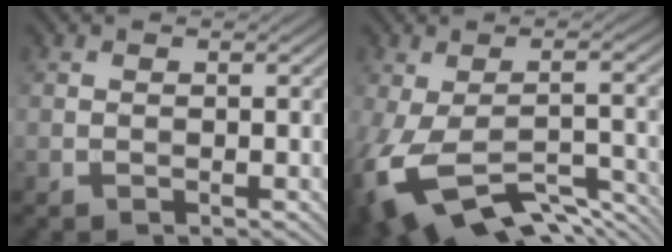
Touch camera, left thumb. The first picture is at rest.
{"total": 11.8, "force": [-5.9, 4.9, 9.0], "torque": [-0.189, -0.038, -0.088]}